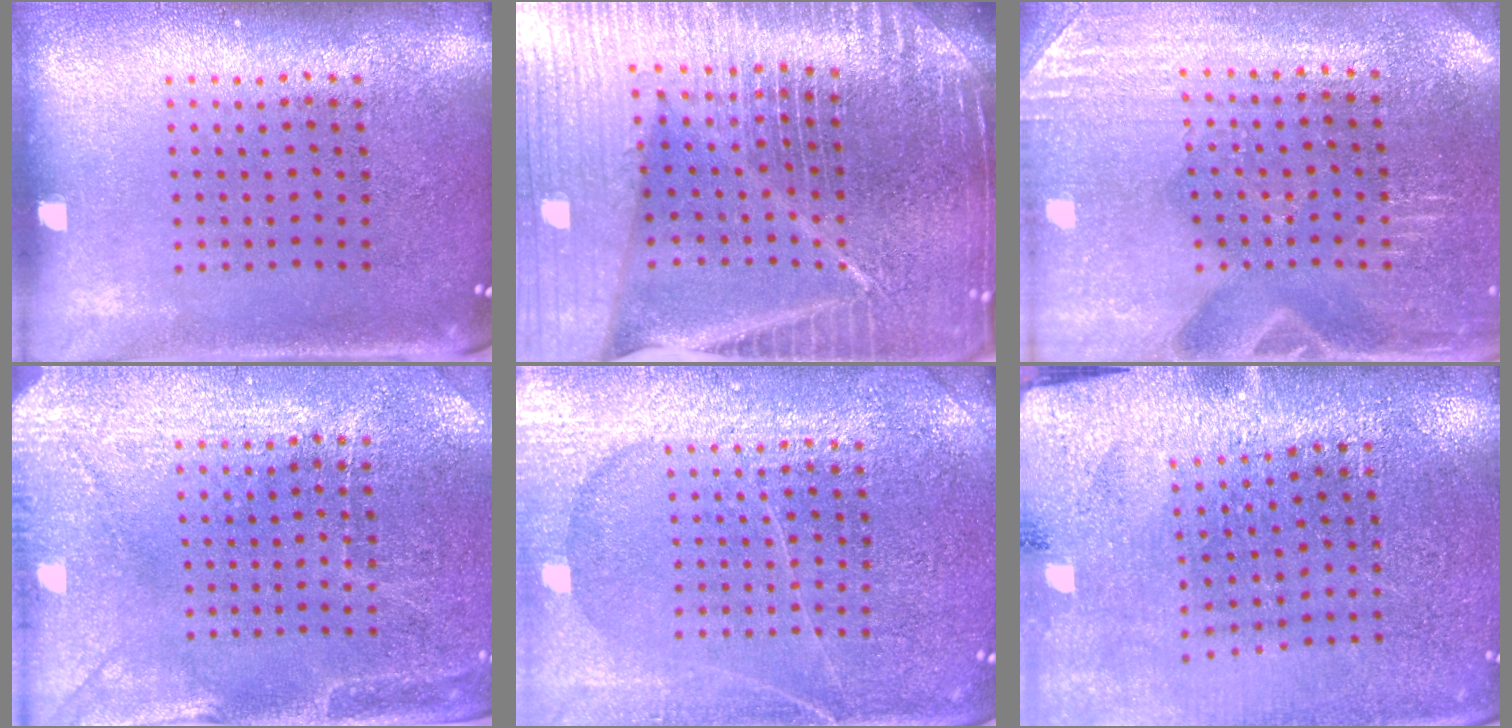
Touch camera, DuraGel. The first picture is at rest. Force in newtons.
{"total": 7.0, "press": 6.0, "slide": 3.6}
{"total": 2.9, "press": 2.9, "slide": 0.4}
{"total": 2.8, "press": 2.8, "slide": 0.4}
{"total": 5.5, "press": 5.5, "slide": 0.7}
{"total": 3.0, "press": 3.0, "slide": 0.4}